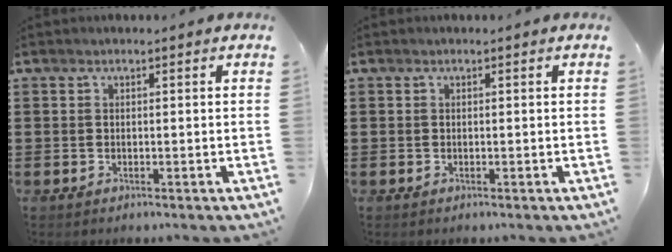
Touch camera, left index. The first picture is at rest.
{"total": 0.0}